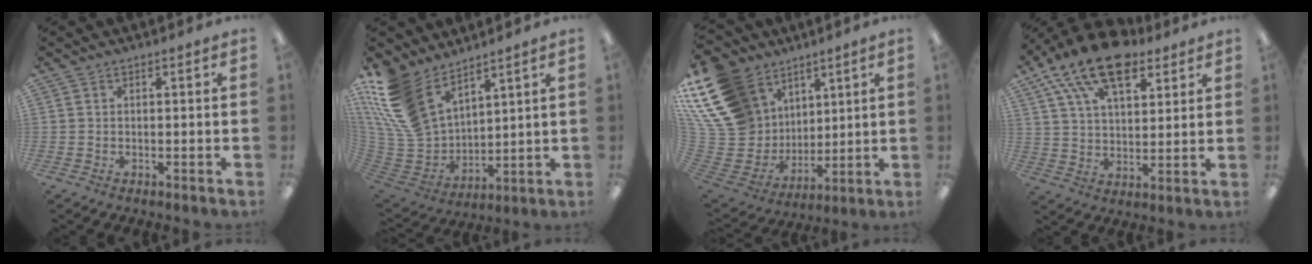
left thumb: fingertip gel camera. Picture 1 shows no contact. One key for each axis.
{"total": 17.9, "fx": 11.7, "fy": 10.2, "fz": 9.0, "tx": -0.230, "ty": -0.063, "tz": 0.223}
{"total": 23.4, "fx": 10.9, "fy": 17.5, "fz": 11.0, "tx": -0.258, "ty": -0.070, "tz": 0.232}
{"total": 18.7, "fx": 11.9, "fy": 9.0, "fz": 11.3, "tx": -0.210, "ty": -0.054, "tz": 0.208}